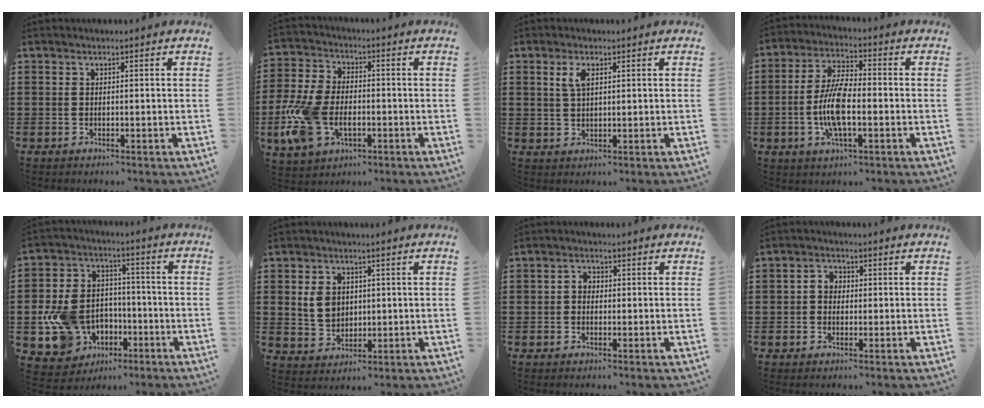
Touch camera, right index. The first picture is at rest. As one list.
[{"total": 9.2, "force": [-3.0, 5.6, 6.6], "torque": [-0.175, -0.002, -0.061]}, {"total": 2.8, "force": [1.2, 1.2, 2.3], "torque": [-0.051, 0.006, 0.020]}, {"total": 8.9, "force": [-1.8, 3.1, 8.1], "torque": [-0.179, -0.007, -0.039]}, {"total": 10.6, "force": [-2.9, 9.0, 4.9], "torque": [-0.140, 0.026, -0.047]}, {"total": 4.9, "force": [0.9, 3.9, 2.8], "torque": [-0.066, 0.007, 0.011]}, {"total": 1.6, "force": [-0.3, 1.3, 0.9], "torque": [-0.018, 0.005, -0.008]}, {"total": 2.4, "force": [-0.2, 1.9, 1.4], "torque": [-0.031, 0.009, -0.006]}]